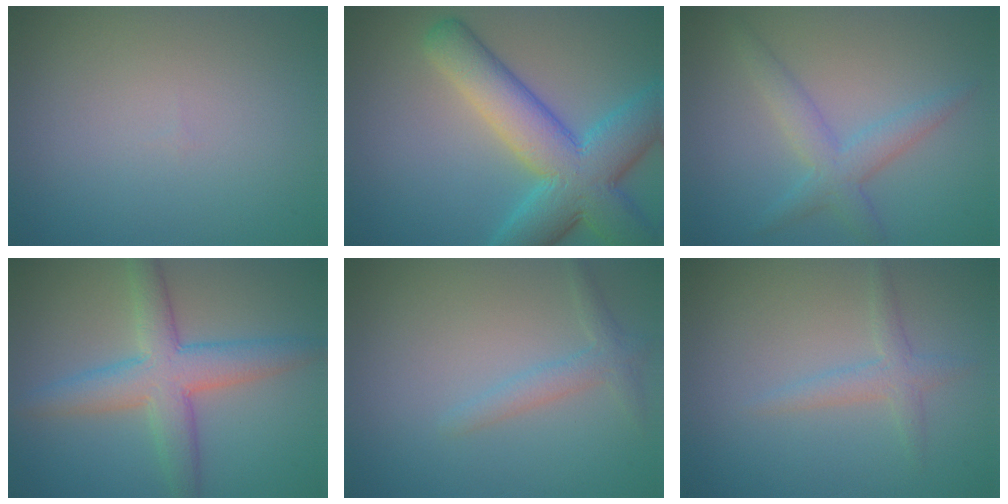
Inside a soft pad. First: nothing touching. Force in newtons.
{"total": 9.8, "press": 9.8, "slide": 0.4}
{"total": 3.0, "press": 3.0, "slide": 0.1}
{"total": 5.4, "press": 5.4, "slide": 0.1}
{"total": 1.8, "press": 1.8, "slide": 0.1}
{"total": 1.8, "press": 1.8, "slide": 0.1}